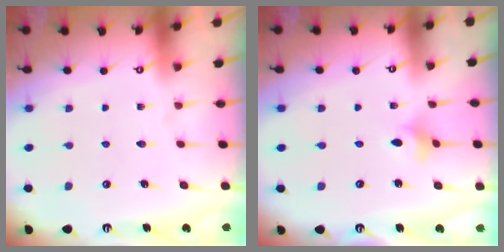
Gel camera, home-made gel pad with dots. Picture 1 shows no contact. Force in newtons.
{"total": 2.9, "press": 2.9, "slide": 0.6}